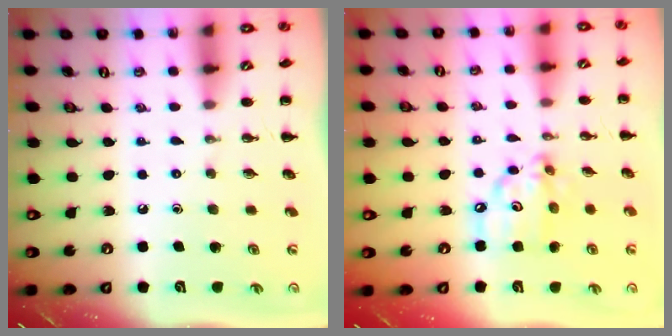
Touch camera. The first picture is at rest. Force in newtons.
{"total": 9.8, "press": 9.7, "slide": 1.4}